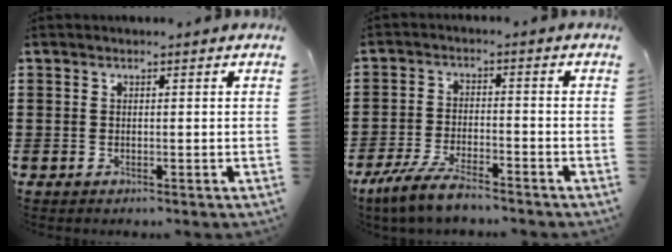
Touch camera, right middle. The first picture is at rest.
{"total": 5.8, "force": [-5.0, 0.8, 2.9], "torque": [-0.074, -0.009, -0.100]}